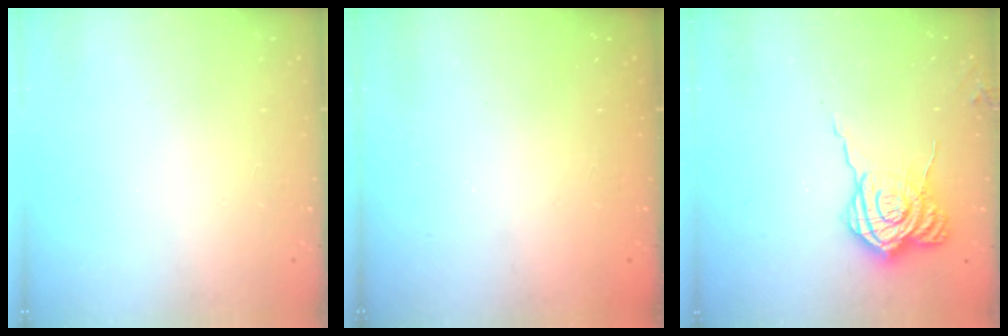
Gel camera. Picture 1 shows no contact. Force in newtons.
{"total": 2.4, "press": 2.3, "slide": 0.8}
{"total": 11.2, "press": 11.1, "slide": 1.3}